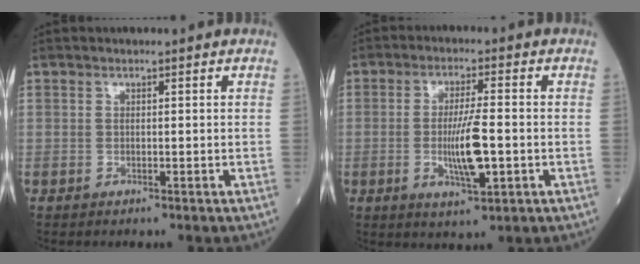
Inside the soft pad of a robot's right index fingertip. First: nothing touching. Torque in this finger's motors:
{"motor_torque": [0.27, -0.08, 0.30, 0.05]}